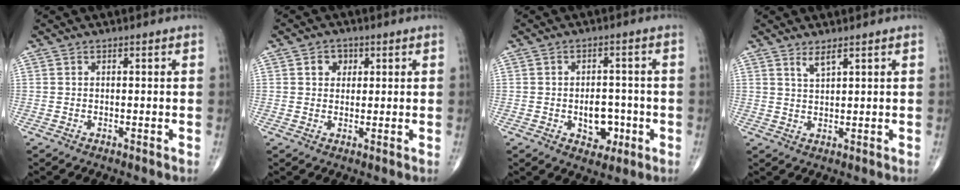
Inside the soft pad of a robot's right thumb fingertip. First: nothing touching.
{"total": 3.2, "force": [1.1, 2.6, 1.4], "torque": [-0.001, -0.001, 0.014]}
{"total": 6.4, "force": [-1.6, 4.4, 4.3], "torque": [-0.031, 0.014, -0.016]}
{"total": 2.4, "force": [1.7, 0.4, 1.6], "torque": [-0.033, -0.013, 0.037]}